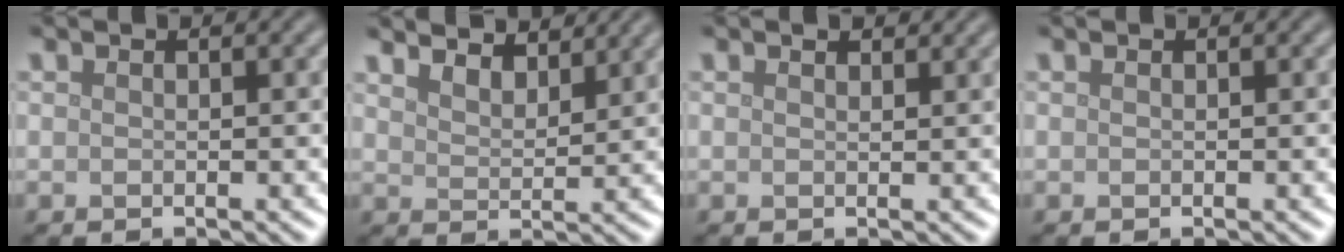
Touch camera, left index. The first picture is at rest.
{"total": 6.6, "force": [5.9, 1.7, 2.4], "torque": [-0.049, 0.009, 0.079]}
{"total": 1.4, "force": [1.1, 0.5, 0.7], "torque": [-0.012, 0.000, 0.017]}
{"total": 0.0}